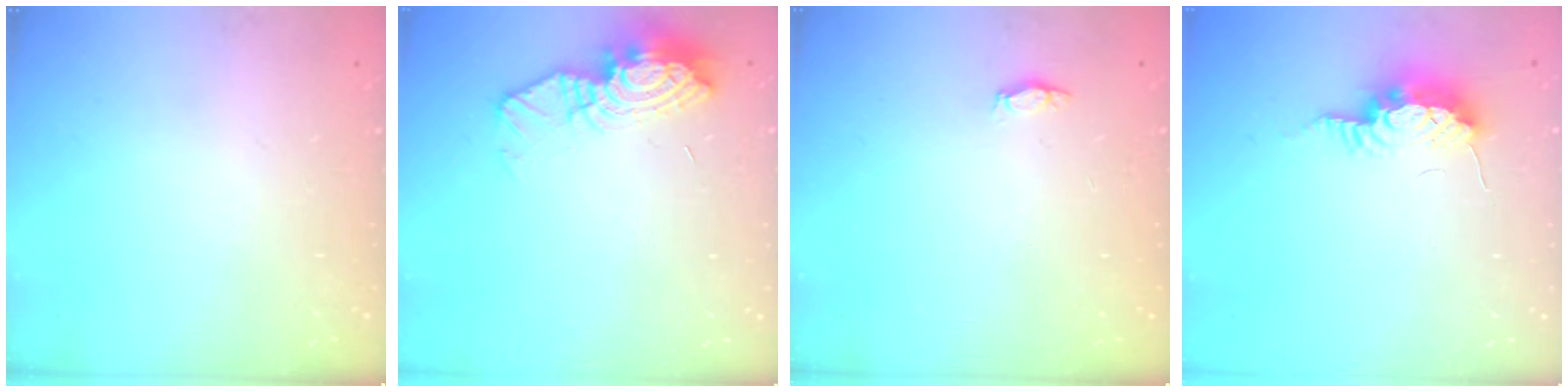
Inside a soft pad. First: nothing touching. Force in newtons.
{"total": 11.3, "press": 11.2, "slide": 1.0}
{"total": 2.9, "press": 2.7, "slide": 1.1}
{"total": 8.7, "press": 8.7, "slide": 0.8}